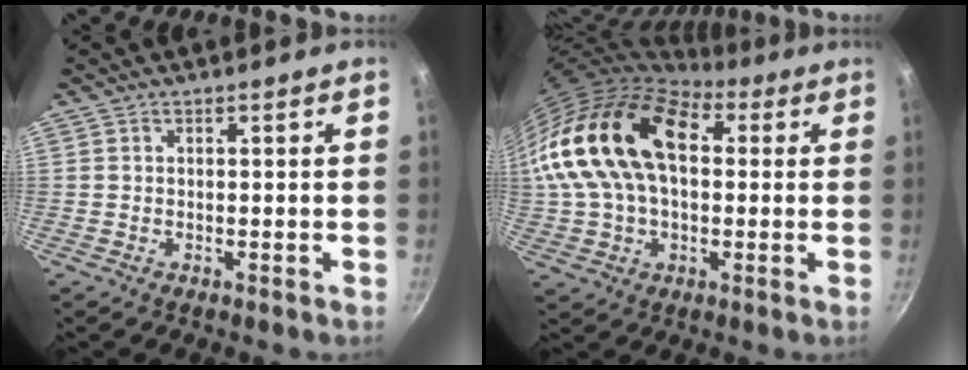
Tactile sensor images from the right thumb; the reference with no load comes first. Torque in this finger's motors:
{"motor_torque": [1.09, 2.67, 2.63, -0.14, 0.85]}